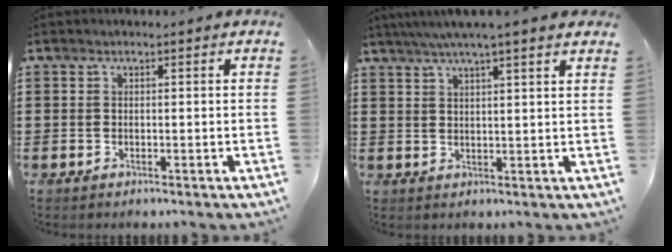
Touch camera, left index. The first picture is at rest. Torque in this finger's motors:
{"motor_torque": [2.11, -0.02, 1.06, 0.21]}